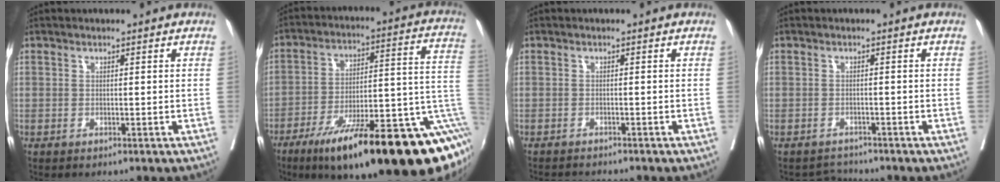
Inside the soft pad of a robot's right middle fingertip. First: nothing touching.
{"total": 28.8, "force": [-15.7, 4.8, 23.6], "torque": [-0.236, 0.006, -0.237]}
{"total": 3.9, "force": [-3.7, 0.1, 1.0], "torque": [-0.008, -0.011, -0.056]}
{"total": 2.0, "force": [-1.8, 0.1, -0.8], "torque": [0.017, -0.010, -0.028]}